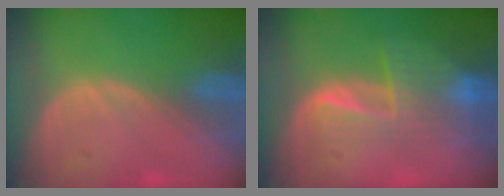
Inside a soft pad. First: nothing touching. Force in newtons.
{"total": 6.8, "press": 6.4, "slide": 2.2}